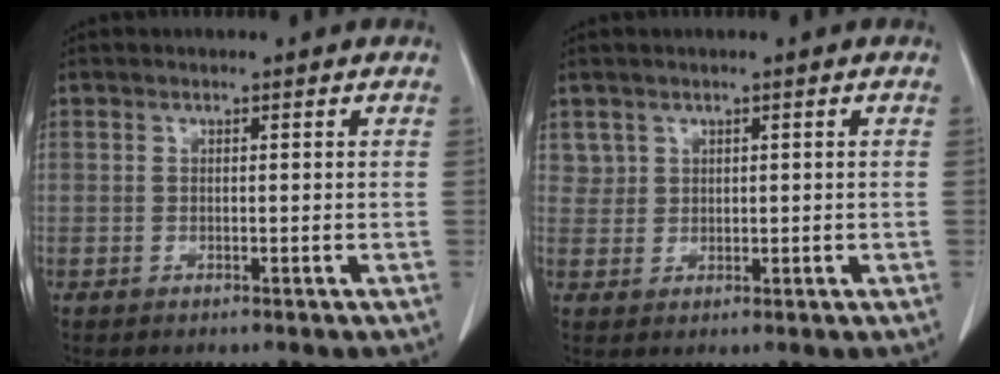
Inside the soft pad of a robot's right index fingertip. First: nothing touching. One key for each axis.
{"total": 2.0, "fx": 1.1, "fy": 1.7, "fz": 0.0, "tx": 0.010, "ty": 0.006, "tz": 0.018}